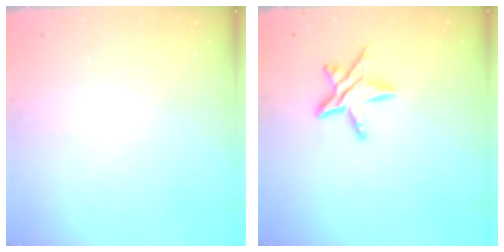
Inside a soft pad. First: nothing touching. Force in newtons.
{"total": 10.0, "press": 10.0, "slide": 0.3}